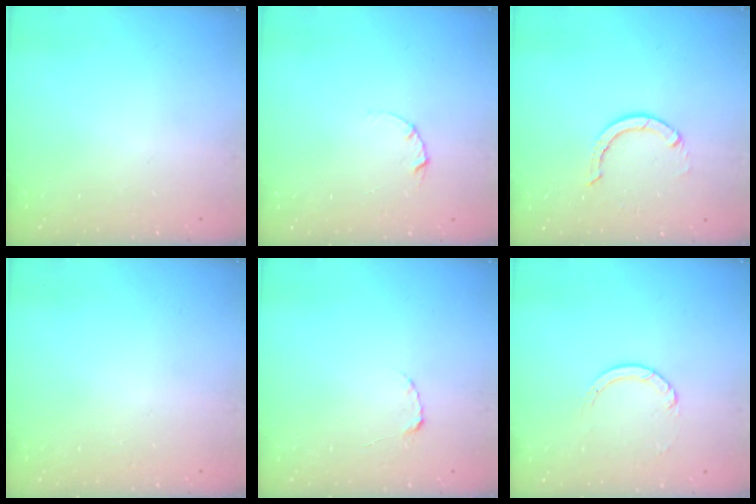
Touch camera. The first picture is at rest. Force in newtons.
{"total": 2.1, "press": 2.1, "slide": 0.1}
{"total": 3.7, "press": 3.7, "slide": 0.3}
{"total": 2.5, "press": 2.5, "slide": 0.2}
{"total": 2.2, "press": 2.2, "slide": 0.3}
{"total": 3.9, "press": 3.9, "slide": 0.4}